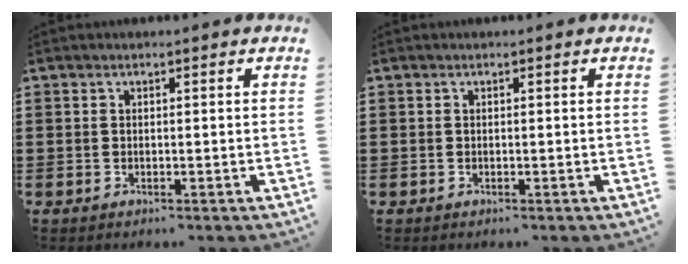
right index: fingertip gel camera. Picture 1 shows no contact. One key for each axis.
{"total": 0.0}